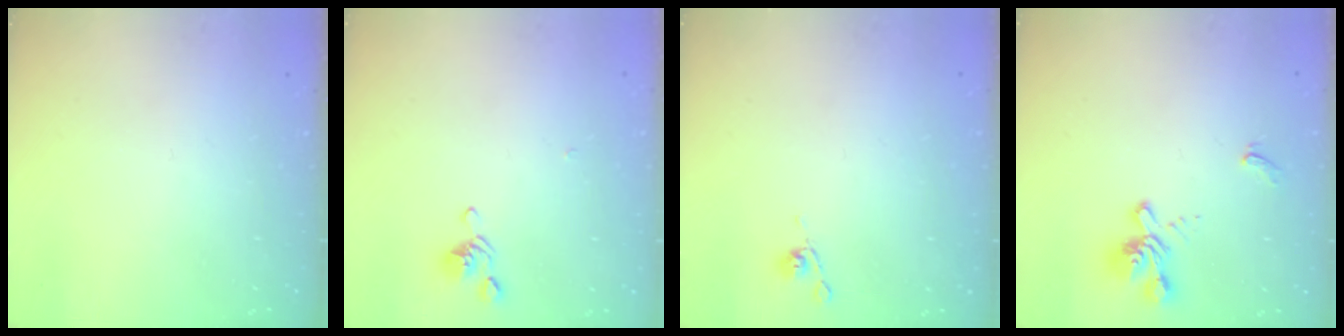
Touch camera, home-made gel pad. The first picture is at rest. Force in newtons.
{"total": 2.9, "press": 2.8, "slide": 0.6}
{"total": 5.1, "press": 5.1, "slide": 0.3}
{"total": 2.4, "press": 2.1, "slide": 1.3}